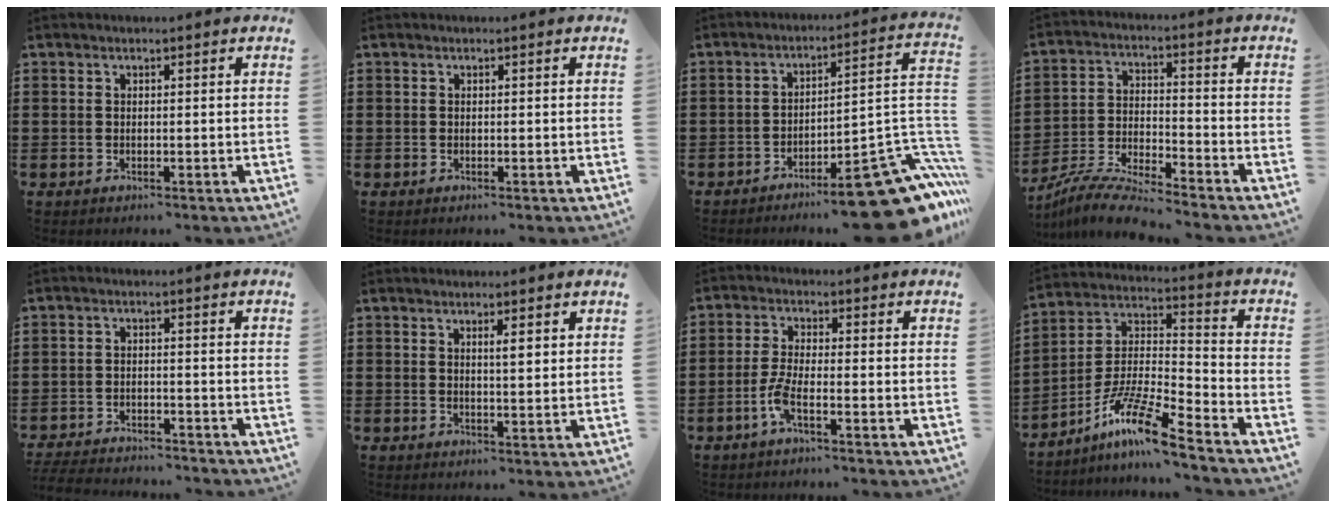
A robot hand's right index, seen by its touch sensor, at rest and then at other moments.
{"total": 0.0}
{"total": 15.5, "force": [-10.5, 3.8, 10.8], "torque": [-0.108, 0.038, -0.170]}
{"total": 7.4, "force": [-7.2, 0.0, 1.8], "torque": [-0.048, 0.002, -0.144]}
{"total": 3.7, "force": [-3.6, 0.1, 0.4], "torque": [-0.016, -0.004, -0.078]}
{"total": 2.5, "force": [1.2, 0.3, 2.2], "torque": [-0.036, -0.003, 0.018]}
{"total": 4.2, "force": [-2.2, 0.7, 3.5], "torque": [-0.096, -0.013, -0.050]}
{"total": 11.6, "force": [-9.1, 0.9, 7.1], "torque": [-0.154, 0.003, -0.185]}